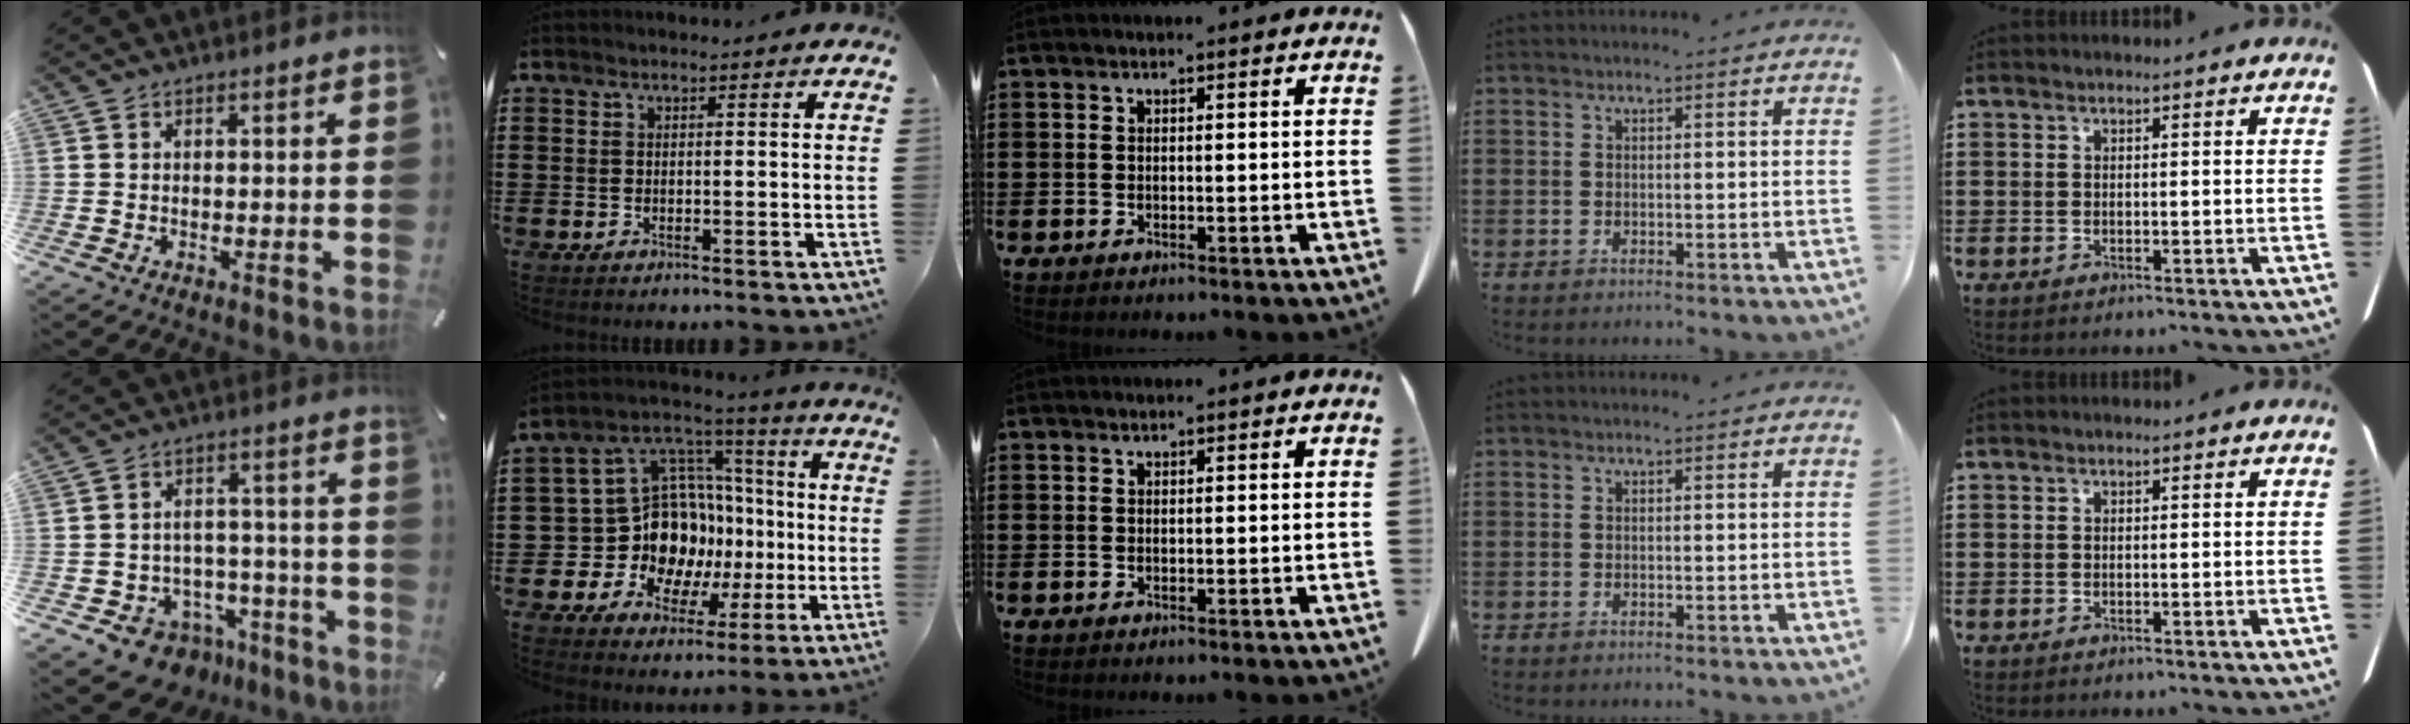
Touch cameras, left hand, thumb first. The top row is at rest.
{"thumb": {"total": 8.0, "force": [-5.2, 5.9, 1.6], "torque": [-0.020, 0.036, -0.085]}, "index": {"total": 13.6, "force": [-2.6, 12.5, 4.5], "torque": [-0.129, -0.011, -0.025]}}